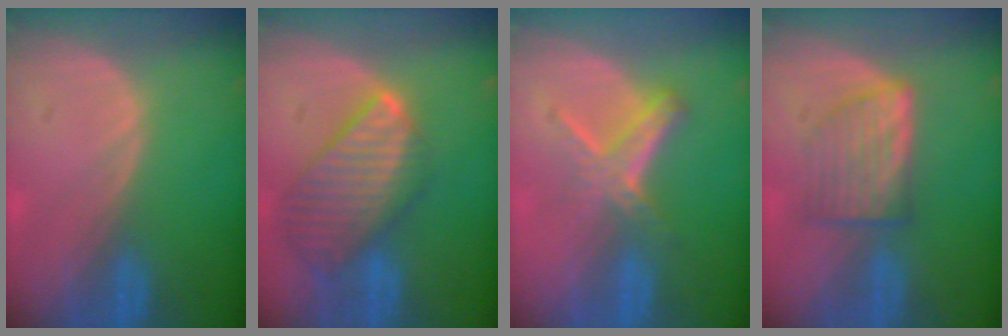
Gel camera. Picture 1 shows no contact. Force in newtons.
{"total": 9.9, "press": 8.5, "slide": 5.0}
{"total": 6.1, "press": 5.2, "slide": 3.2}
{"total": 5.7, "press": 5.6, "slide": 1.2}